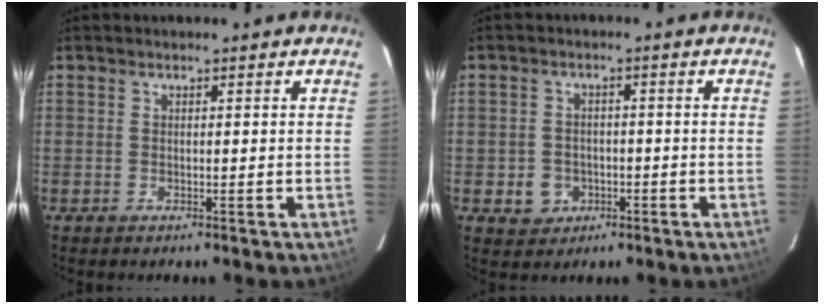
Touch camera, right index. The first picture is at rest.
{"total": 4.8, "force": [-1.7, 4.4, 1.2], "torque": [-0.035, 0.010, -0.017]}